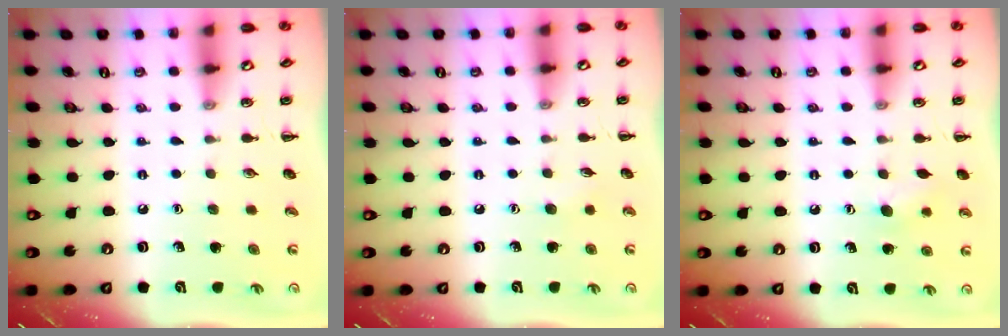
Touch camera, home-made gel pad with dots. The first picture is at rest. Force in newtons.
{"total": 3.7, "press": 3.6, "slide": 0.8}
{"total": 6.8, "press": 6.6, "slide": 1.7}